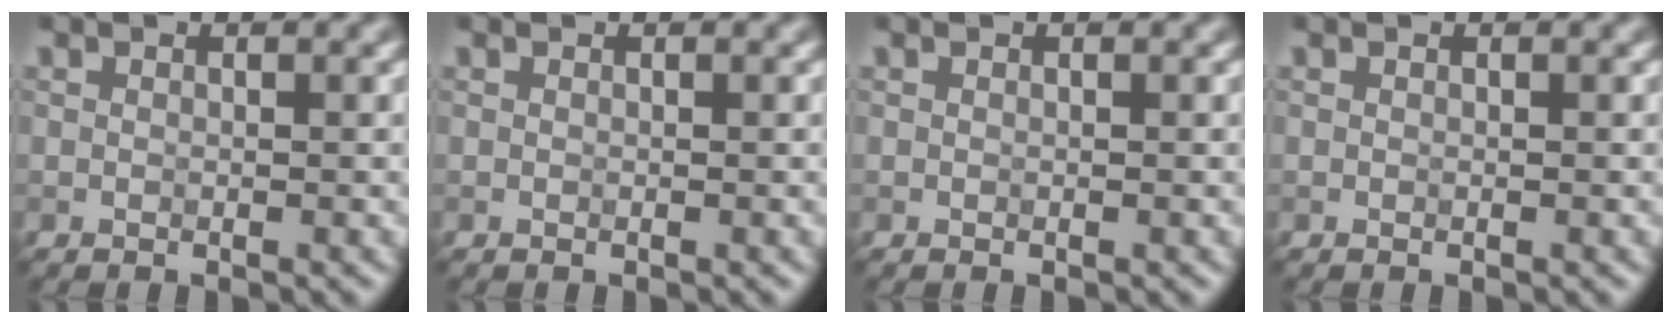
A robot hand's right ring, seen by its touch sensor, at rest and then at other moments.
{"total": 0.0}
{"total": 0.0}
{"total": 0.0}